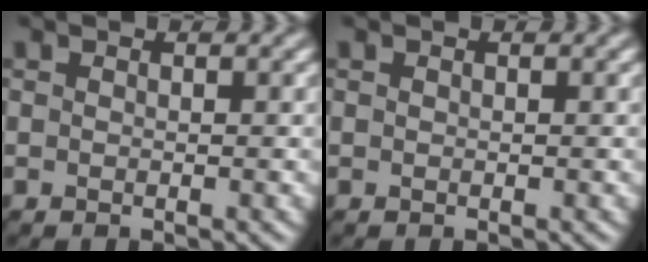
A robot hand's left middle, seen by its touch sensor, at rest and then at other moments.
{"total": 0.0}